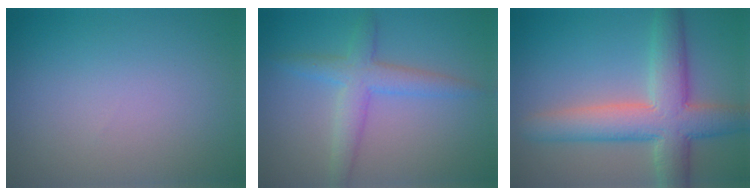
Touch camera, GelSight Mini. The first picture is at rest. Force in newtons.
{"total": 3.6, "press": 3.6, "slide": 0.2}
{"total": 8.0, "press": 8.0, "slide": 0.5}